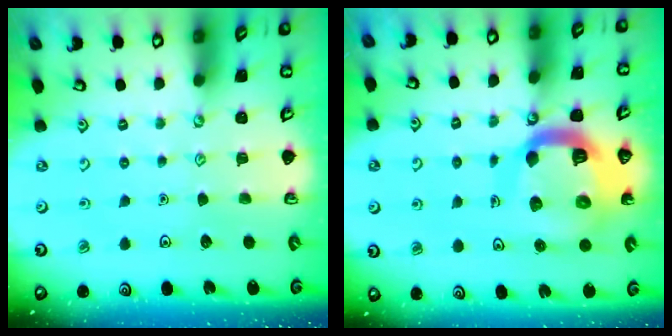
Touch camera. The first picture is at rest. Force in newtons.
{"total": 16.2, "press": 16.1, "slide": 1.8}